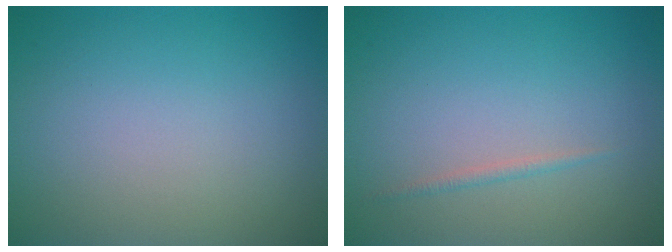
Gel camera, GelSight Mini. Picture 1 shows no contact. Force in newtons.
{"total": 0.7, "press": 0.7, "slide": 0.0}